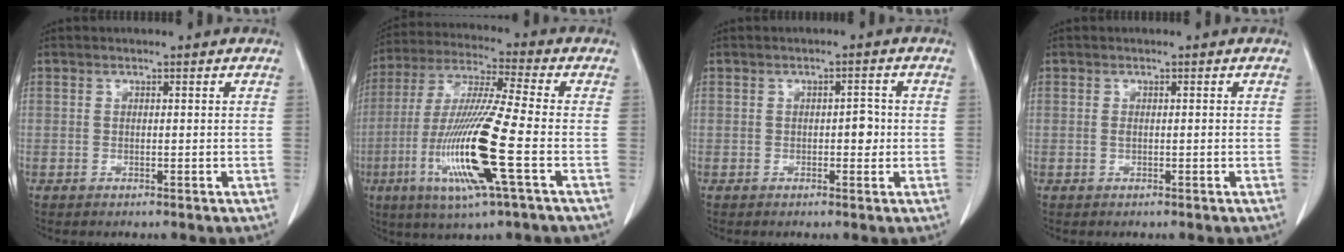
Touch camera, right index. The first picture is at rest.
{"total": 16.5, "force": [-4.9, -0.1, 15.8], "torque": [-0.327, -0.020, -0.097]}
{"total": 2.3, "force": [-0.3, 1.2, 2.0], "torque": [-0.023, 0.004, -0.003]}
{"total": 0.9, "force": [-0.1, 0.2, 0.9], "torque": [-0.017, -0.001, 0.001]}